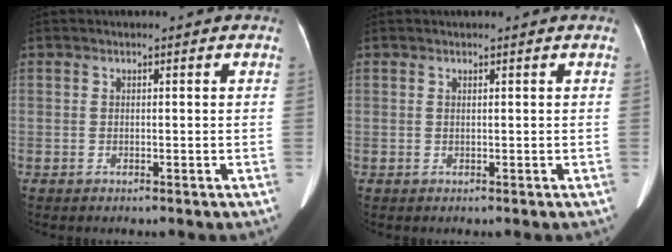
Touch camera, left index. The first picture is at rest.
{"total": 0.0}